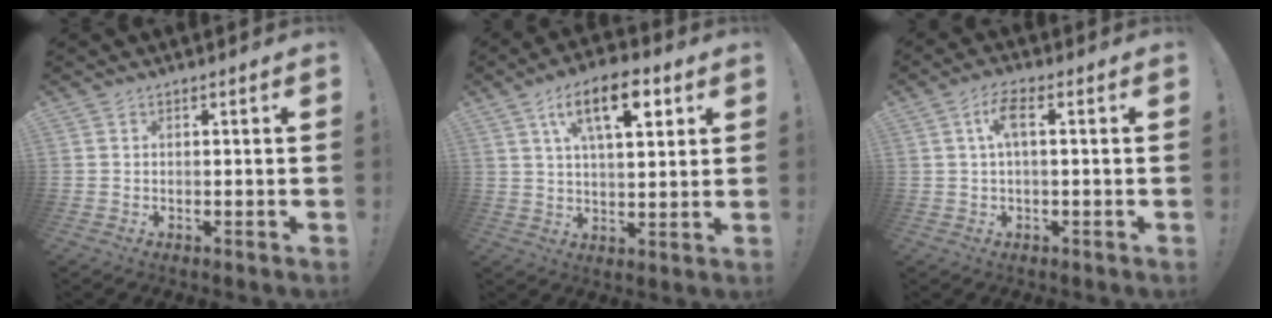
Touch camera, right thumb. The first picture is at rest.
{"total": 14.0, "force": [6.3, 5.8, 11.1], "torque": [-0.170, -0.014, 0.103]}
{"total": 5.4, "force": [0.8, 1.2, 5.2], "torque": [-0.112, 0.010, 0.011]}